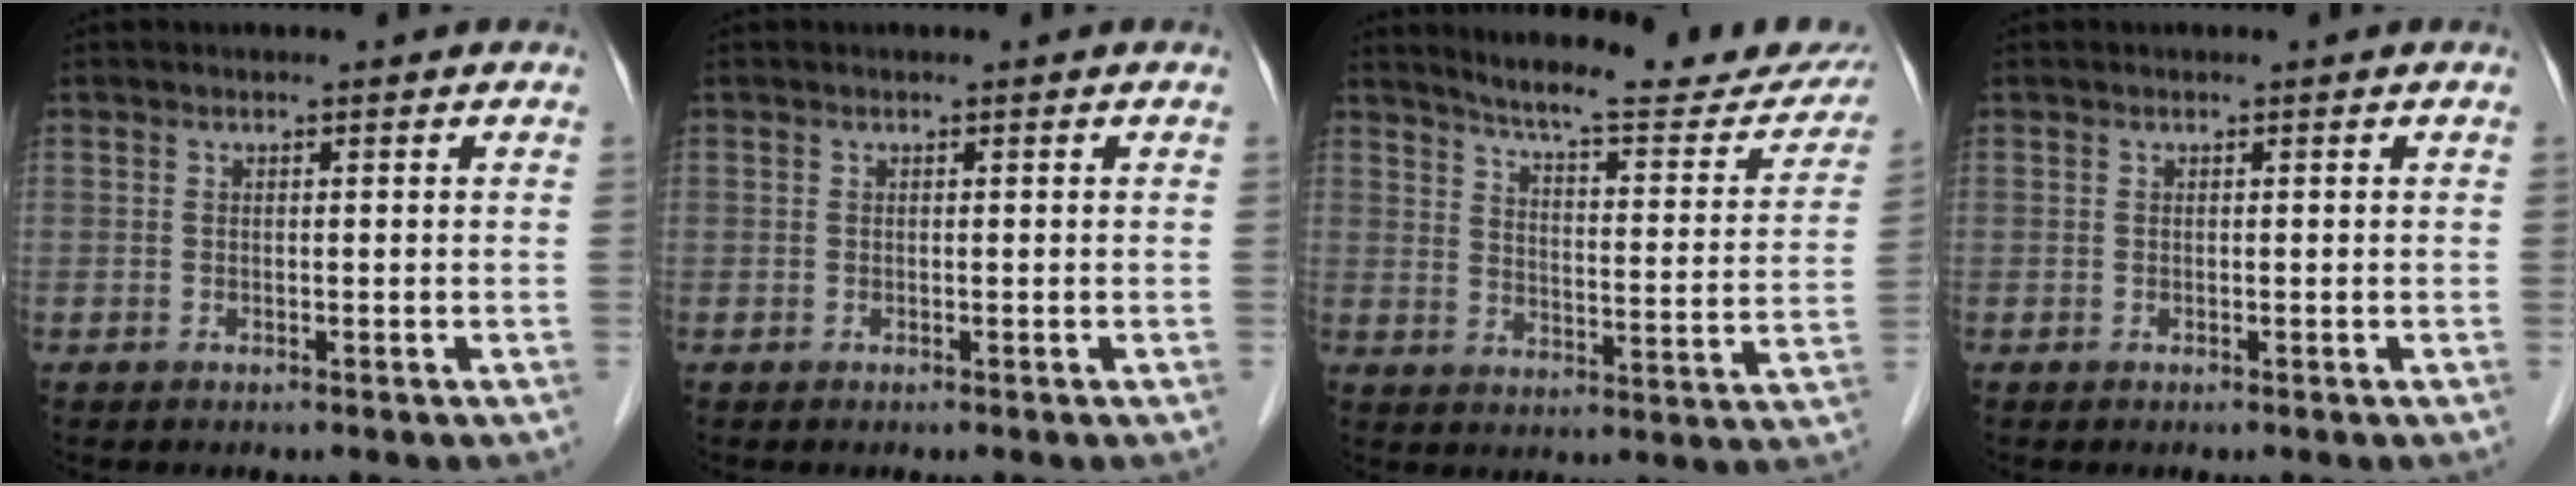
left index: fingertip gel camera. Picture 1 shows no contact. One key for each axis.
{"total": 0.0}
{"total": 20.1, "fx": 18.3, "fy": 2.7, "fz": 7.9, "tx": -0.103, "ty": -0.049, "tz": 0.228}
{"total": 0.0}